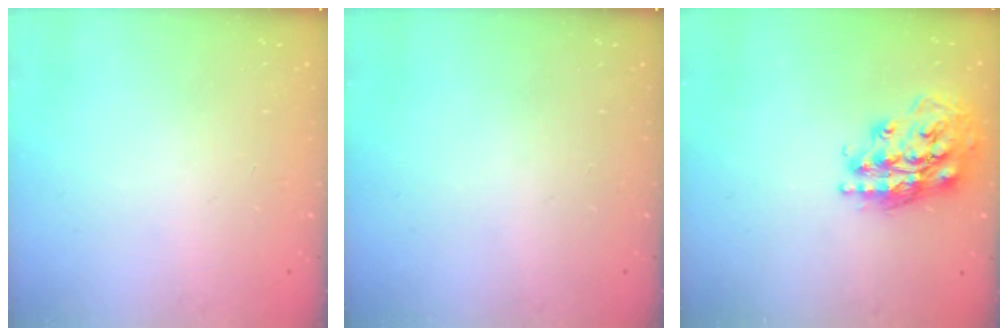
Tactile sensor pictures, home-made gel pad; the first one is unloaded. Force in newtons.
{"total": 0.0}
{"total": 18.4, "press": 18.3, "slide": 1.7}